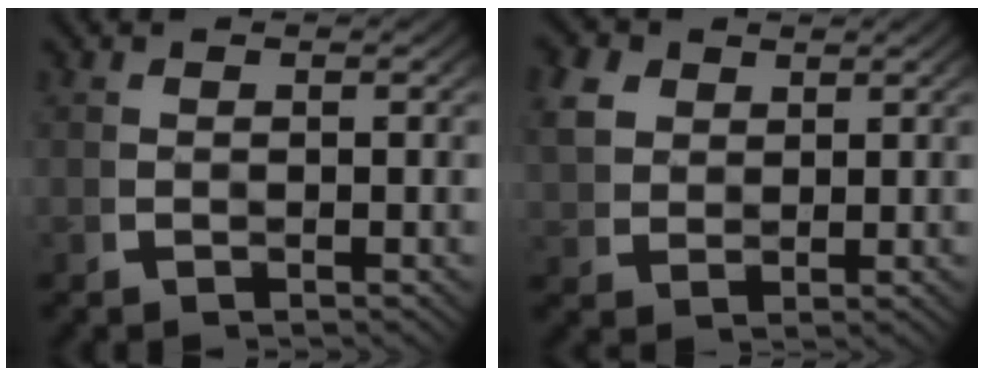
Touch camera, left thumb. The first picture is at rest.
{"total": 4.2, "force": [2.4, 2.9, 1.9], "torque": [-0.042, -0.003, 0.051]}